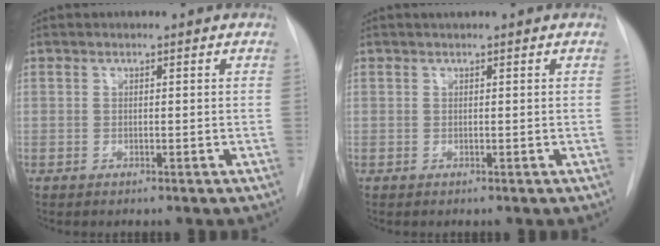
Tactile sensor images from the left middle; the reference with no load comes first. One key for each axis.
{"total": 0.5, "fx": 0.5, "fy": 0.0, "fz": 0.3, "tx": -0.006, "ty": 0.005, "tz": 0.009}